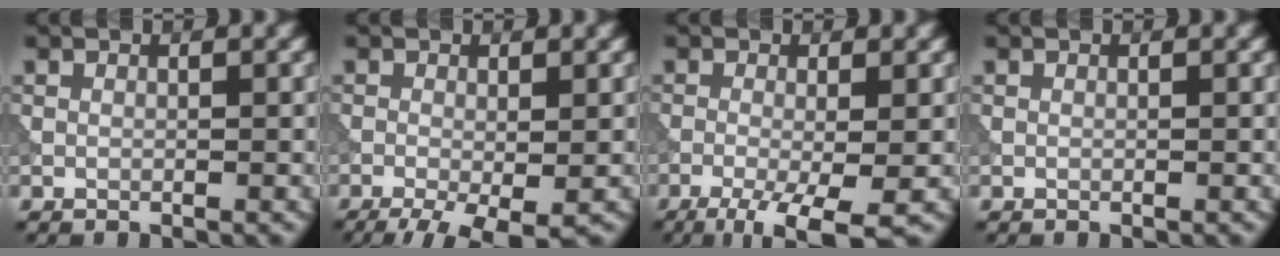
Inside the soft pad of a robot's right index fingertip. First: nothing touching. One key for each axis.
{"total": 5.3, "fx": -2.5, "fy": 1.6, "fz": 4.4, "tx": -0.076, "ty": -0.007, "tz": -0.039}
{"total": 6.7, "fx": -3.3, "fy": 1.8, "fz": 5.6, "tx": -0.098, "ty": -0.012, "tz": -0.053}
{"total": 0.0}